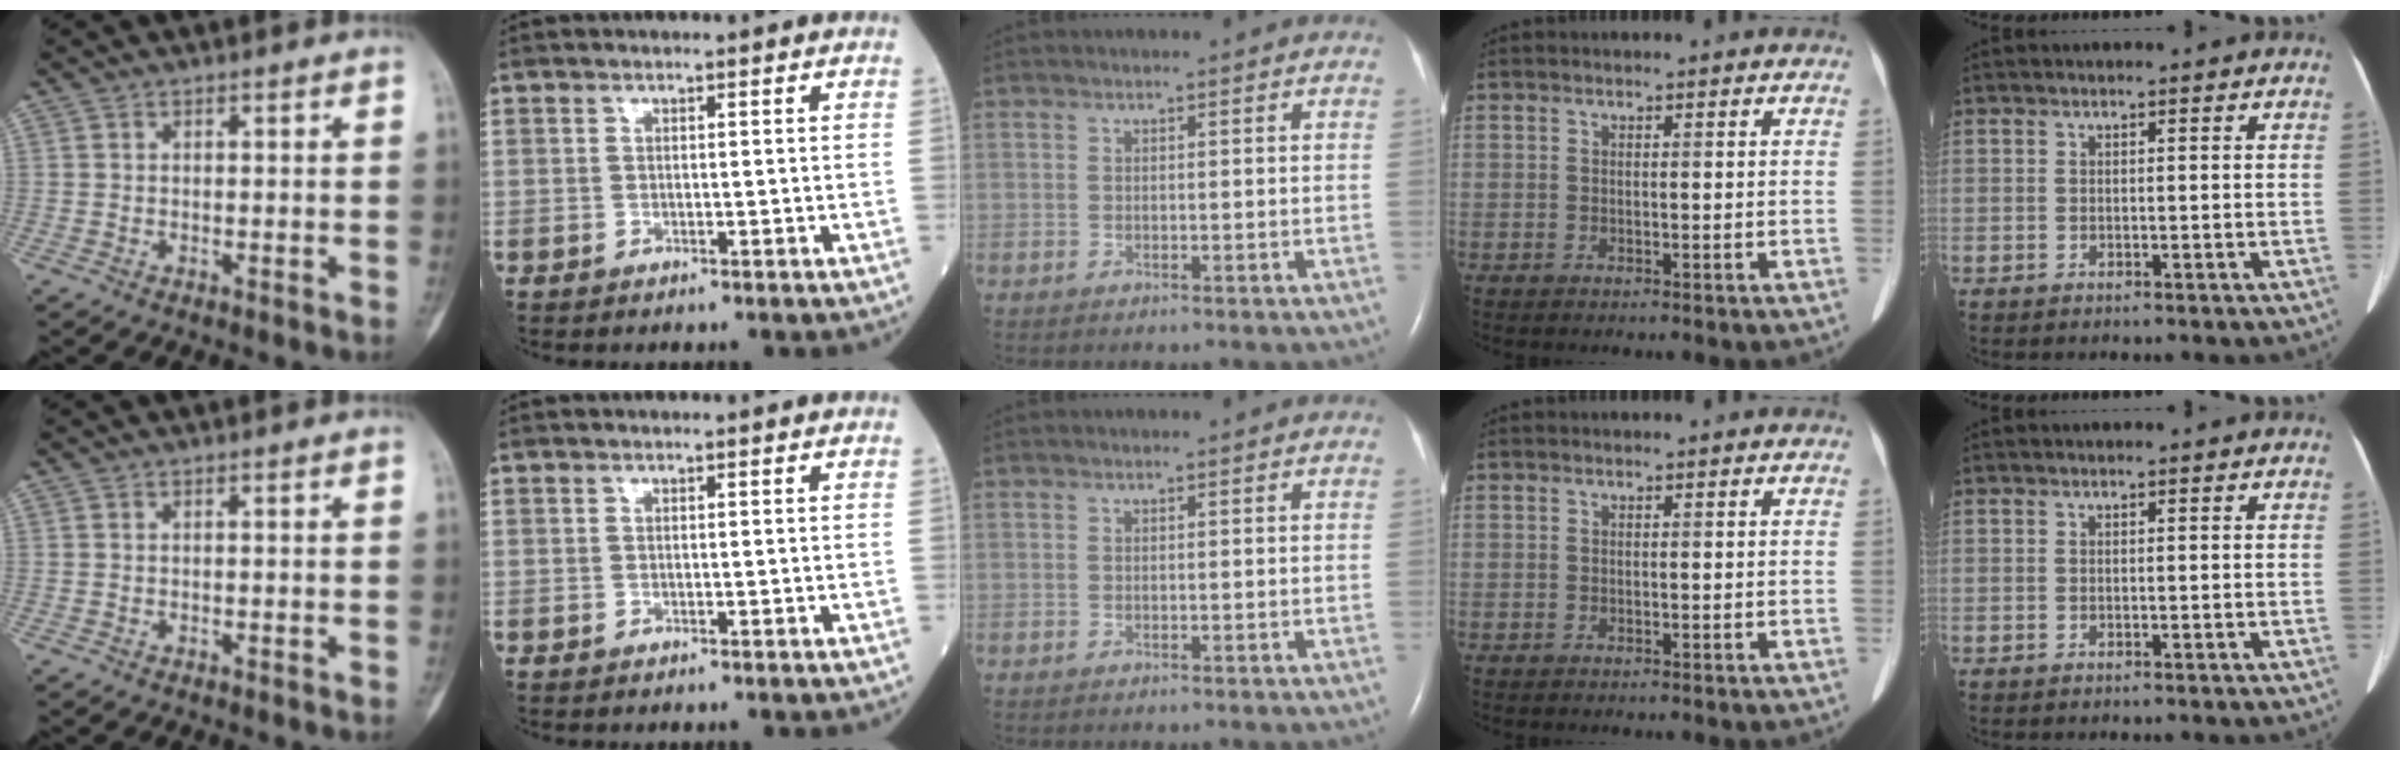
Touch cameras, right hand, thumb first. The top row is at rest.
{}